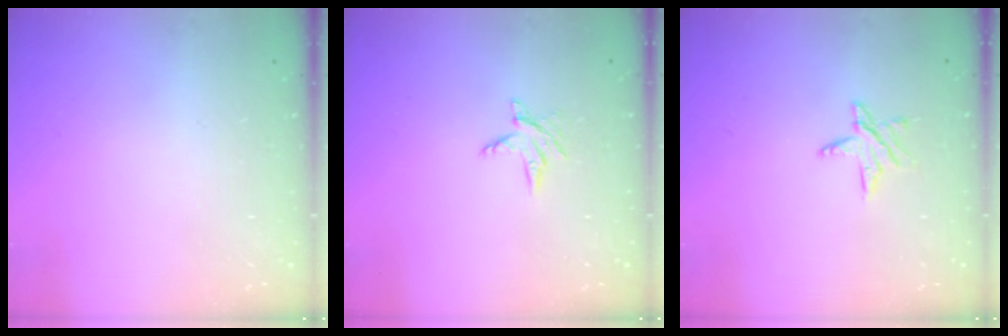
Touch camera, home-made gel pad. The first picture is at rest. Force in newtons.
{"total": 3.8, "press": 3.8, "slide": 0.4}
{"total": 5.9, "press": 5.9, "slide": 0.4}